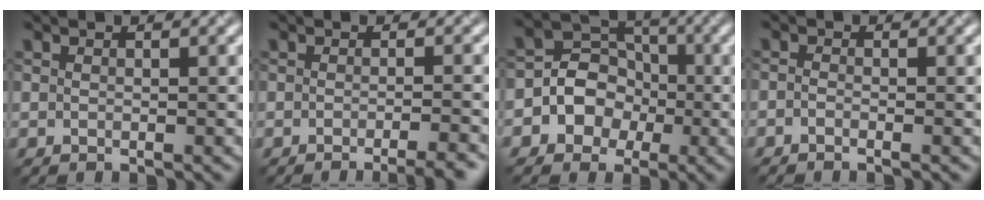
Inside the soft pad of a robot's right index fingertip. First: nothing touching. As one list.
[{"total": 3.0, "force": [-2.2, 0.5, 2.0], "torque": [-0.022, -0.005, -0.039]}, {"total": 5.7, "force": [-1.6, 5.1, 2.0], "torque": [-0.010, 0.015, -0.052]}, {"total": 0.7, "force": [-0.6, 0.1, 0.3], "torque": [-0.008, -0.004, -0.017]}]